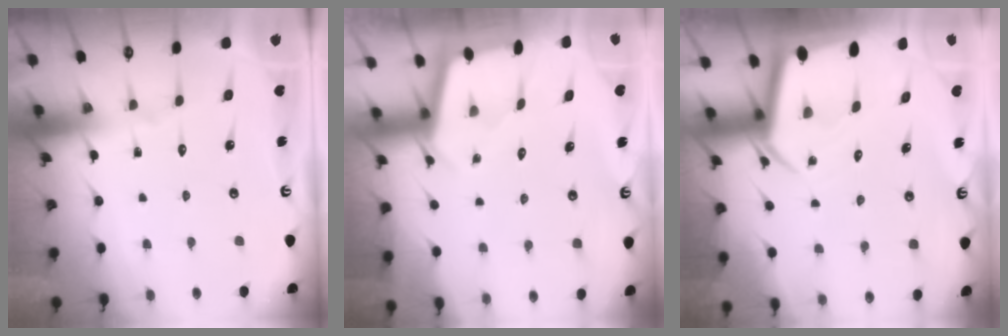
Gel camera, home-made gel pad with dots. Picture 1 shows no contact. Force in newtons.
{"total": 1.7, "press": 1.7, "slide": 0.0}
{"total": 4.1, "press": 4.0, "slide": 0.3}